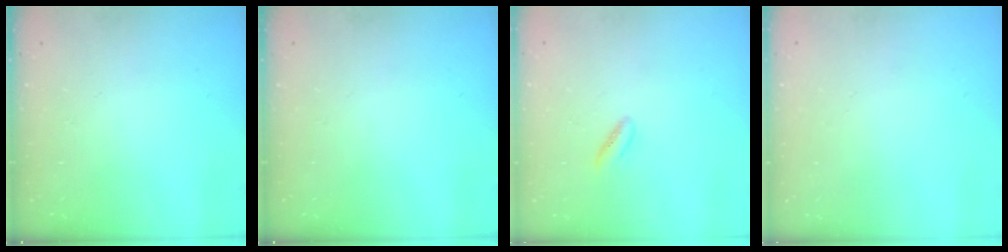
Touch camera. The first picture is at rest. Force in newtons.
{"total": 0.0}
{"total": 2.8, "press": 2.5, "slide": 1.3}
{"total": 2.0, "press": 2.0, "slide": 0.1}